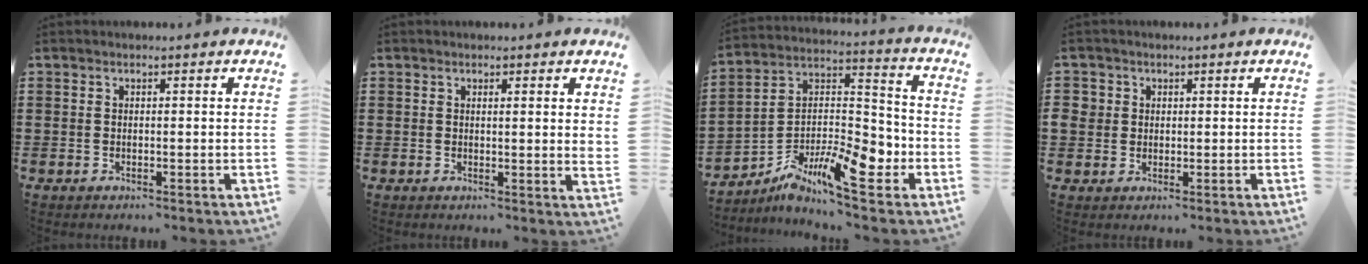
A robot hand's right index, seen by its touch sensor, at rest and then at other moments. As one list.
[{"total": 1.2, "force": [0.8, -0.1, 0.9], "torque": [-0.019, 0.000, 0.014]}, {"total": 10.6, "force": [-6.3, 4.0, 7.5], "torque": [-0.147, 0.001, -0.119]}, {"total": 2.1, "force": [0.5, 2.0, 0.2], "torque": [-0.015, 0.008, 0.008]}]